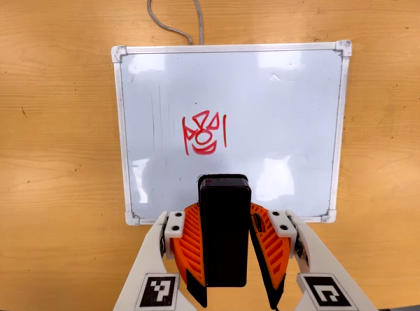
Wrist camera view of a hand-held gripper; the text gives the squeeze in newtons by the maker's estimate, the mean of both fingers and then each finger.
{"total": 6.5, "left": 5.1, "right": 7.9}